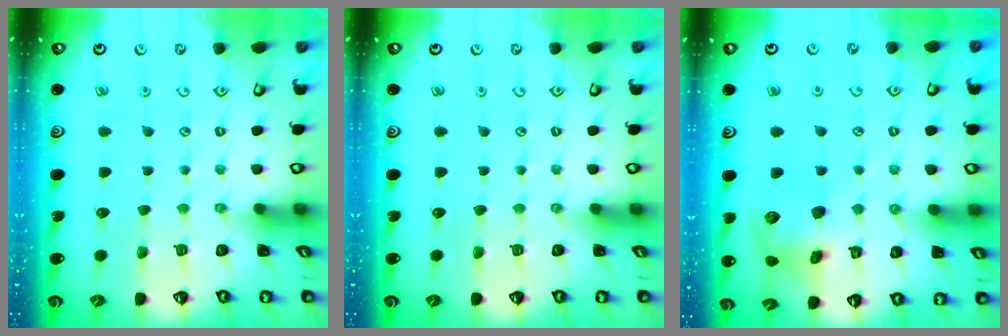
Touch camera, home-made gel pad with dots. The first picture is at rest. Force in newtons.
{"total": 0.0}
{"total": 10.7, "press": 10.6, "slide": 1.8}